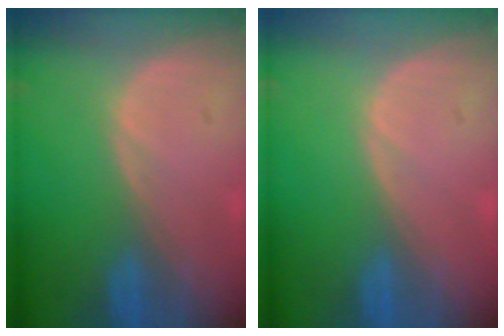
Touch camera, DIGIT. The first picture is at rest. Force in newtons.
{"total": 0.0}